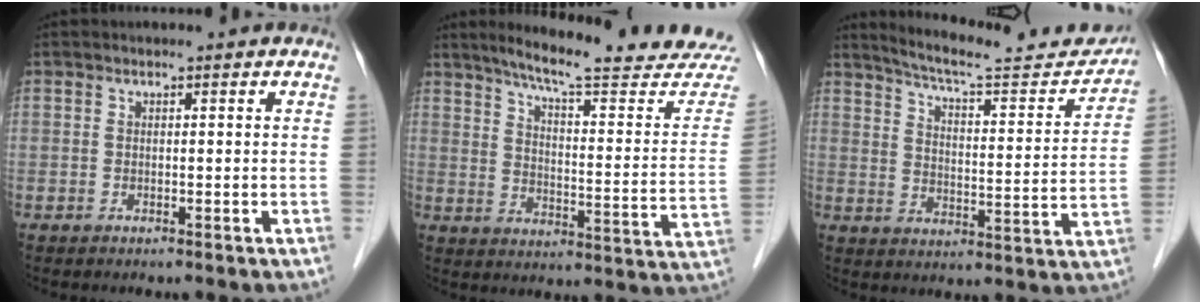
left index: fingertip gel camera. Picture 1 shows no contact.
{"total": 22.0, "force": [20.0, 0.7, 9.2], "torque": [-0.127, -0.078, 0.251]}
{"total": 17.3, "force": [16.4, 1.8, 5.3], "torque": [-0.077, -0.031, 0.219]}